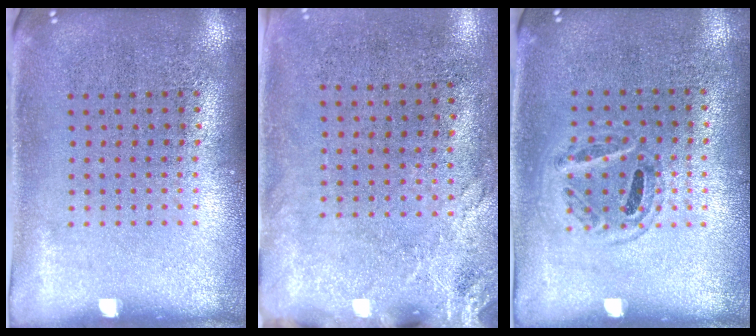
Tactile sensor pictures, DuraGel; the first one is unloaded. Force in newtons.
{"total": 2.6, "press": 2.0, "slide": 1.6}
{"total": 0.9, "press": 0.8, "slide": 0.4}